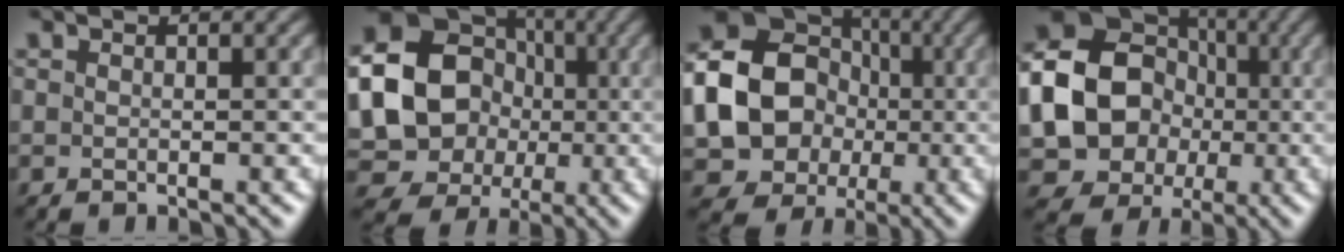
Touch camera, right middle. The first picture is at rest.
{"total": 20.3, "force": [0.1, 18.8, 7.6], "torque": [-0.198, 0.021, -0.043]}
{"total": 15.0, "force": [-0.7, 13.1, 7.1], "torque": [-0.153, 0.006, -0.036]}
{"total": 16.5, "force": [-0.8, 14.7, 7.5], "torque": [-0.167, 0.016, -0.045]}